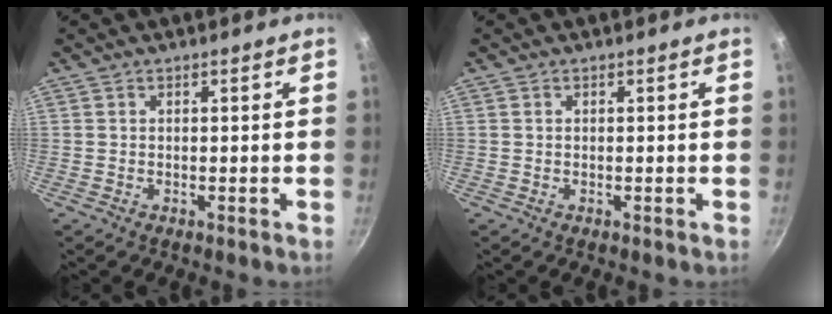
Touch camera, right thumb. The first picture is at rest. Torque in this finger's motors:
{"motor_torque": [0.31, 0.26, -0.36, 0.17, -0.03]}